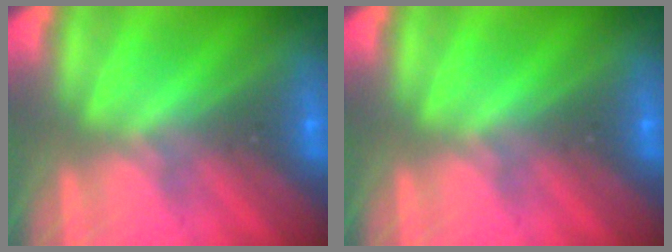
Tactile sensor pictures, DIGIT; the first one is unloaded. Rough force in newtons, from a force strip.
{"total": 0.0}